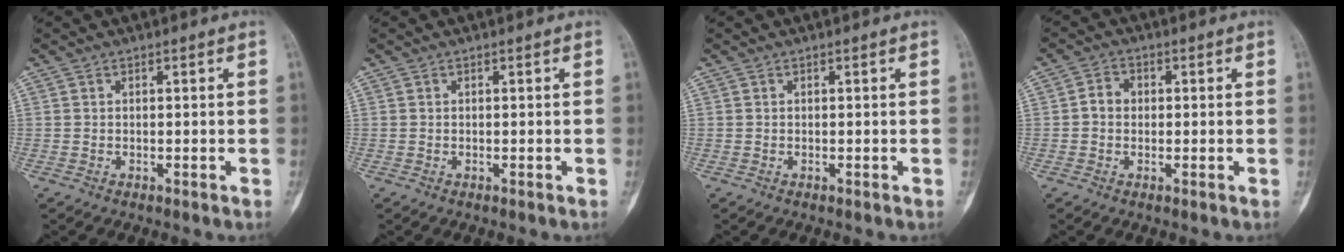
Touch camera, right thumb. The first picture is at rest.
{"total": 0.0}
{"total": 0.0}
{"total": 3.1, "force": [0.0, 2.6, 1.6], "torque": [-0.018, 0.013, -0.007]}